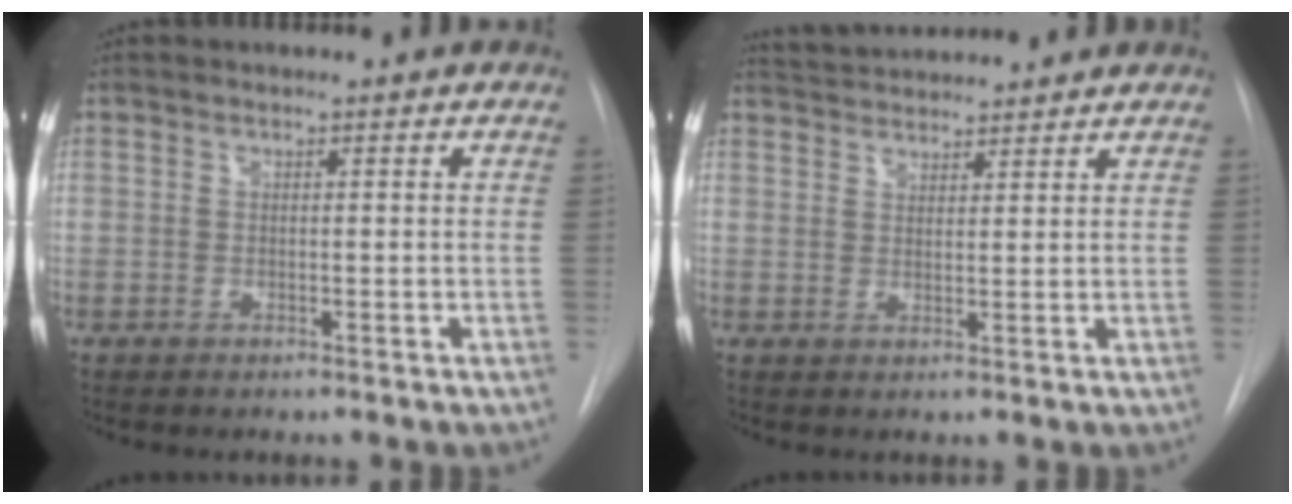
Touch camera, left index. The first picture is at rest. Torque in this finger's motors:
{"motor_torque": [-0.46, -1.11, 0.14, 0.04]}